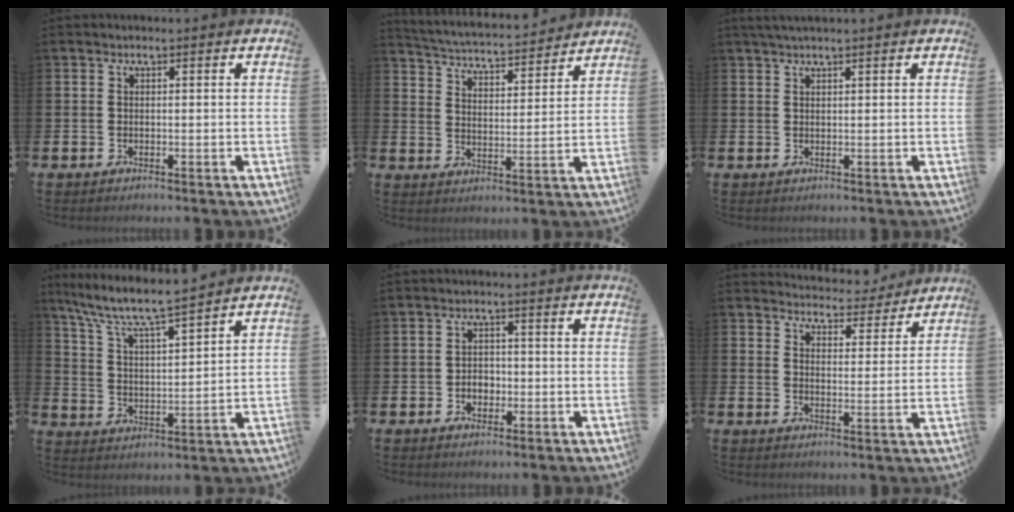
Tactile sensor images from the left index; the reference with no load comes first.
{"total": 4.6, "force": [4.5, 0.5, 0.6], "torque": [-0.039, -0.039, 0.075]}
{"total": 1.6, "force": [1.4, -0.1, 0.8], "torque": [-0.018, 0.004, 0.026]}
{"total": 7.7, "force": [7.1, 0.5, 3.0], "torque": [-0.087, -0.047, 0.120]}
{"total": 2.3, "force": [-0.8, 1.9, 1.1], "torque": [-0.015, 0.002, -0.019]}
{"total": 4.9, "force": [4.8, 0.9, 0.0], "torque": [-0.004, -0.040, 0.080]}